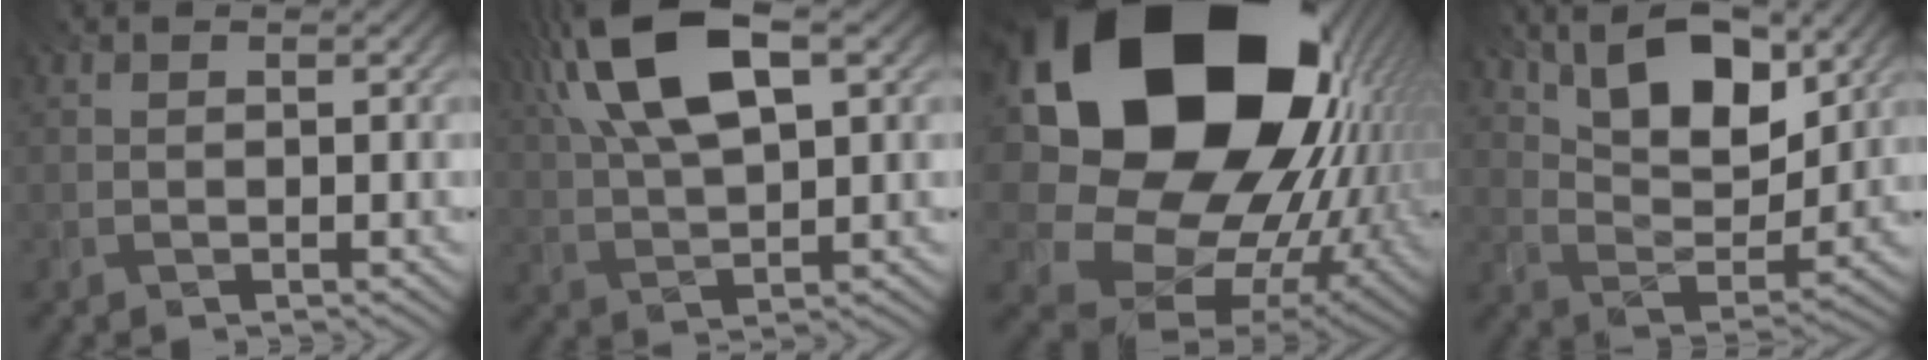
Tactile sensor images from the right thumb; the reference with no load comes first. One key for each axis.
{"total": 13.6, "fx": 5.9, "fy": 5.4, "fz": 11.1, "tx": -0.242, "ty": 0.020, "tz": 0.107}
{"total": 25.1, "fx": 7.7, "fy": 19.1, "fz": 14.3, "tx": -0.355, "ty": -0.029, "tz": 0.169}
{"total": 12.8, "fx": 7.2, "fy": 5.6, "fz": 9.1, "tx": -0.159, "ty": -0.002, "tz": 0.122}